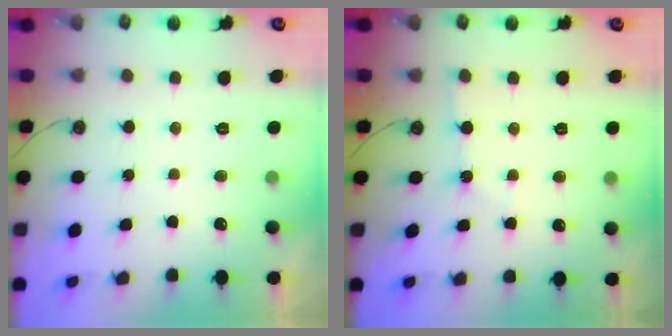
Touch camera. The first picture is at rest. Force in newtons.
{"total": 3.1, "press": 3.1, "slide": 0.5}